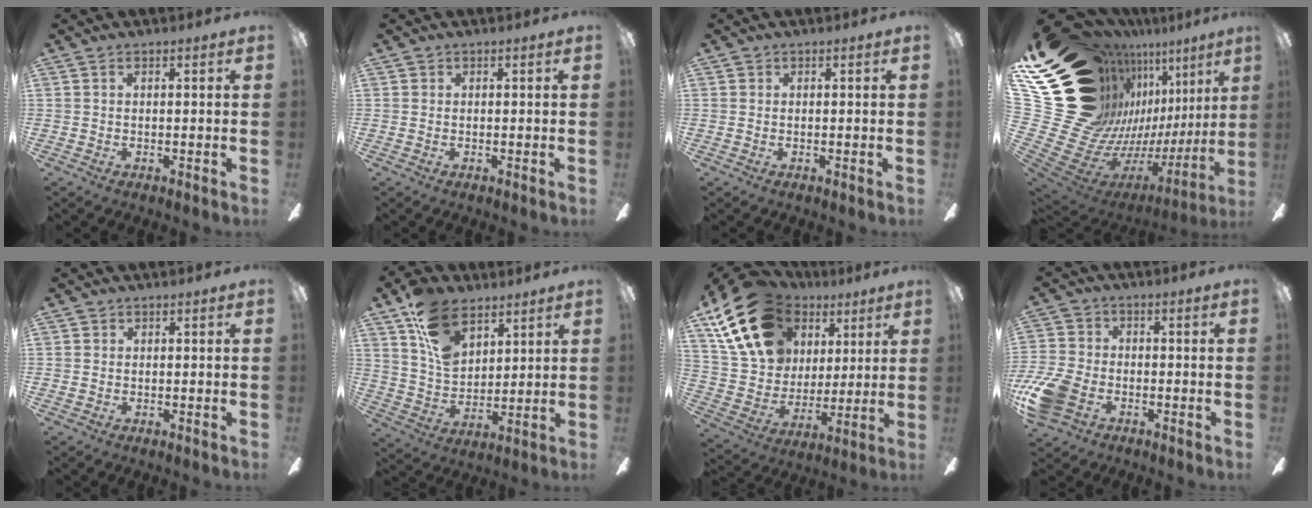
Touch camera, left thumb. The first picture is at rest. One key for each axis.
{"total": 0.0}
{"total": 0.0}
{"total": 27.5, "fx": 11.0, "fy": 18.4, "fz": 17.1, "tx": -0.295, "ty": -0.149, "tz": 0.289}
{"total": 0.7, "fx": -0.1, "fy": 0.7, "fz": 0.1, "tx": -0.001, "ty": 0.004, "tz": -0.004}
{"total": 14.3, "fx": 8.6, "fy": 8.8, "fz": 7.2, "tx": -0.134, "ty": -0.026, "tz": 0.168}
{"total": 22.6, "fx": 11.6, "fy": 15.9, "fz": 11.3, "tx": -0.232, "ty": -0.041, "tz": 0.221}
{"total": 12.0, "fx": -4.9, "fy": 8.3, "fz": 7.1, "tx": -0.159, "ty": 0.026, "tz": -0.088}